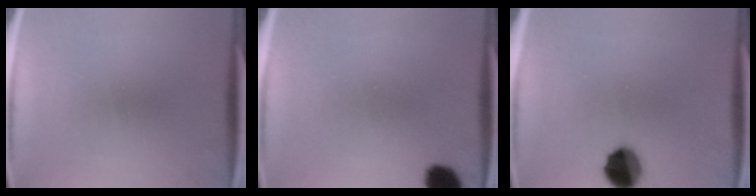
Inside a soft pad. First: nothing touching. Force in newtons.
{"total": 6.1}
{"total": 9.6}